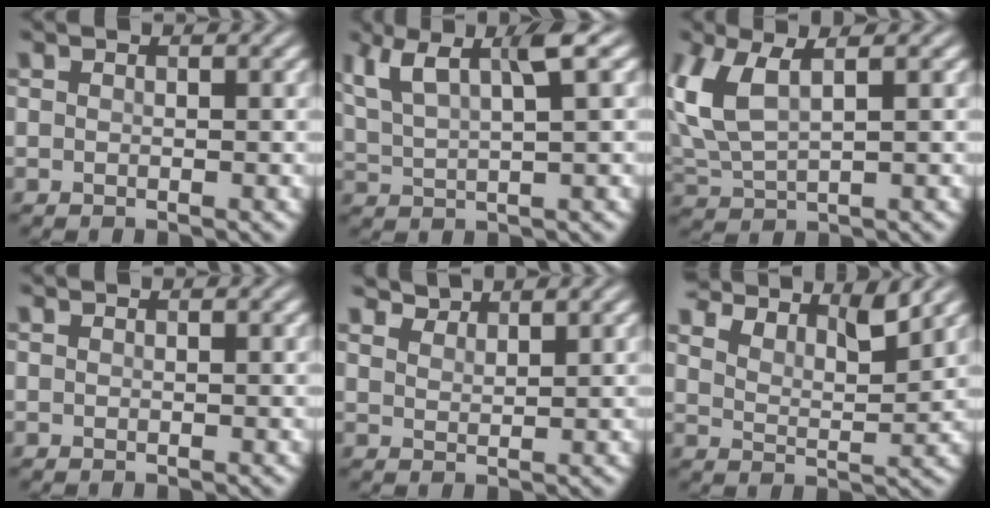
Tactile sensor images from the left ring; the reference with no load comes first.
{"total": 5.6, "force": [2.9, 1.3, 4.6], "torque": [-0.088, 0.011, 0.057]}
{"total": 5.6, "force": [1.9, 2.4, 4.6], "torque": [-0.120, 0.006, 0.043]}
{"total": 0.0}
{"total": 2.4, "force": [2.4, 0.2, 0.3], "torque": [-0.006, 0.001, 0.041]}
{"total": 5.8, "force": [5.1, 1.3, 2.3], "torque": [-0.049, 0.005, 0.074]}